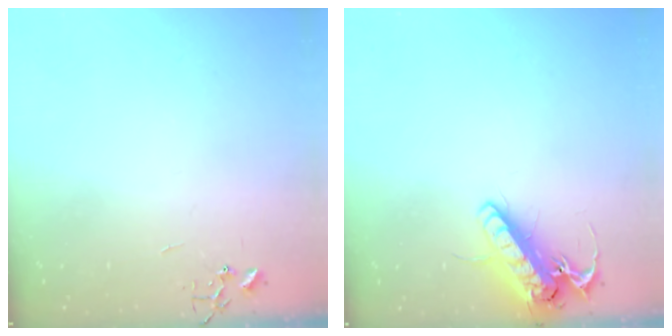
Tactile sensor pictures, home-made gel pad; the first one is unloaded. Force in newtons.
{"total": 15.3, "press": 15.1, "slide": 2.6}